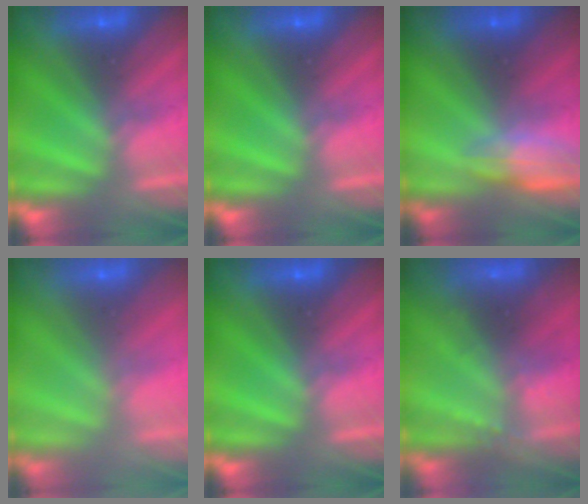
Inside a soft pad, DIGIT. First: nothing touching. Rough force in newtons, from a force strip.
{"total": 0.0}
{"total": 2.8}
{"total": 2.9}
{"total": 0.0}
{"total": 2.2}